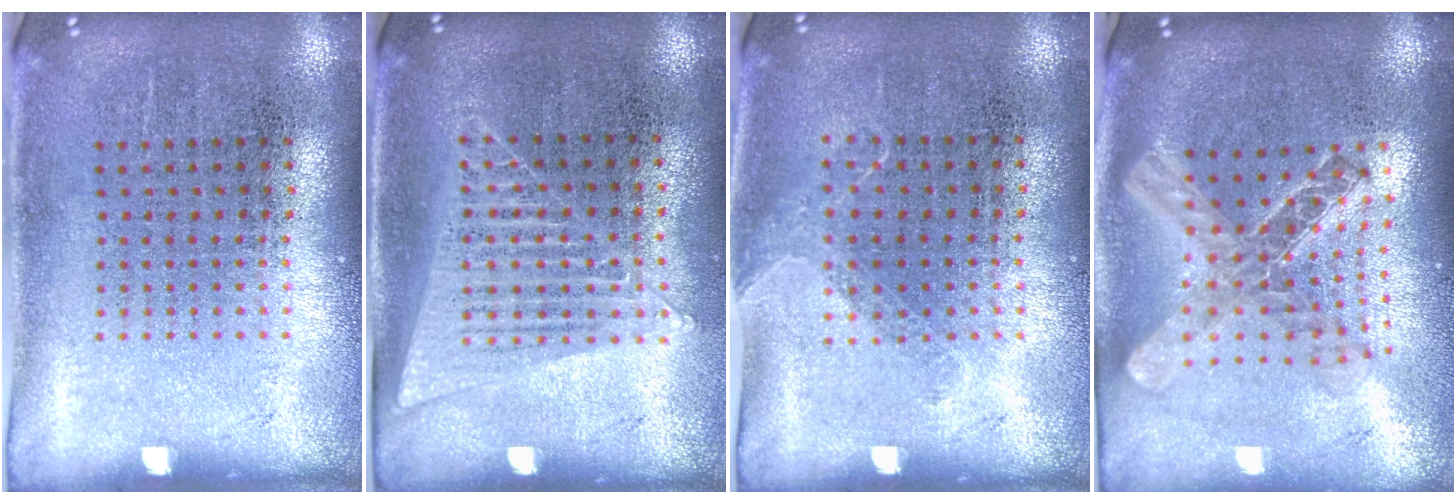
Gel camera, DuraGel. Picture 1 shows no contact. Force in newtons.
{"total": 1.3, "press": 1.2, "slide": 0.5}
{"total": 1.0, "press": 0.8, "slide": 0.6}
{"total": 2.2, "press": 1.8, "slide": 1.3}